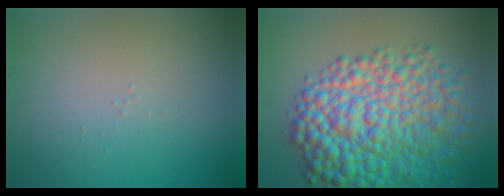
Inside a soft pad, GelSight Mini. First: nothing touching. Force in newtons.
{"total": 10.9, "press": 10.9, "slide": 0.2}